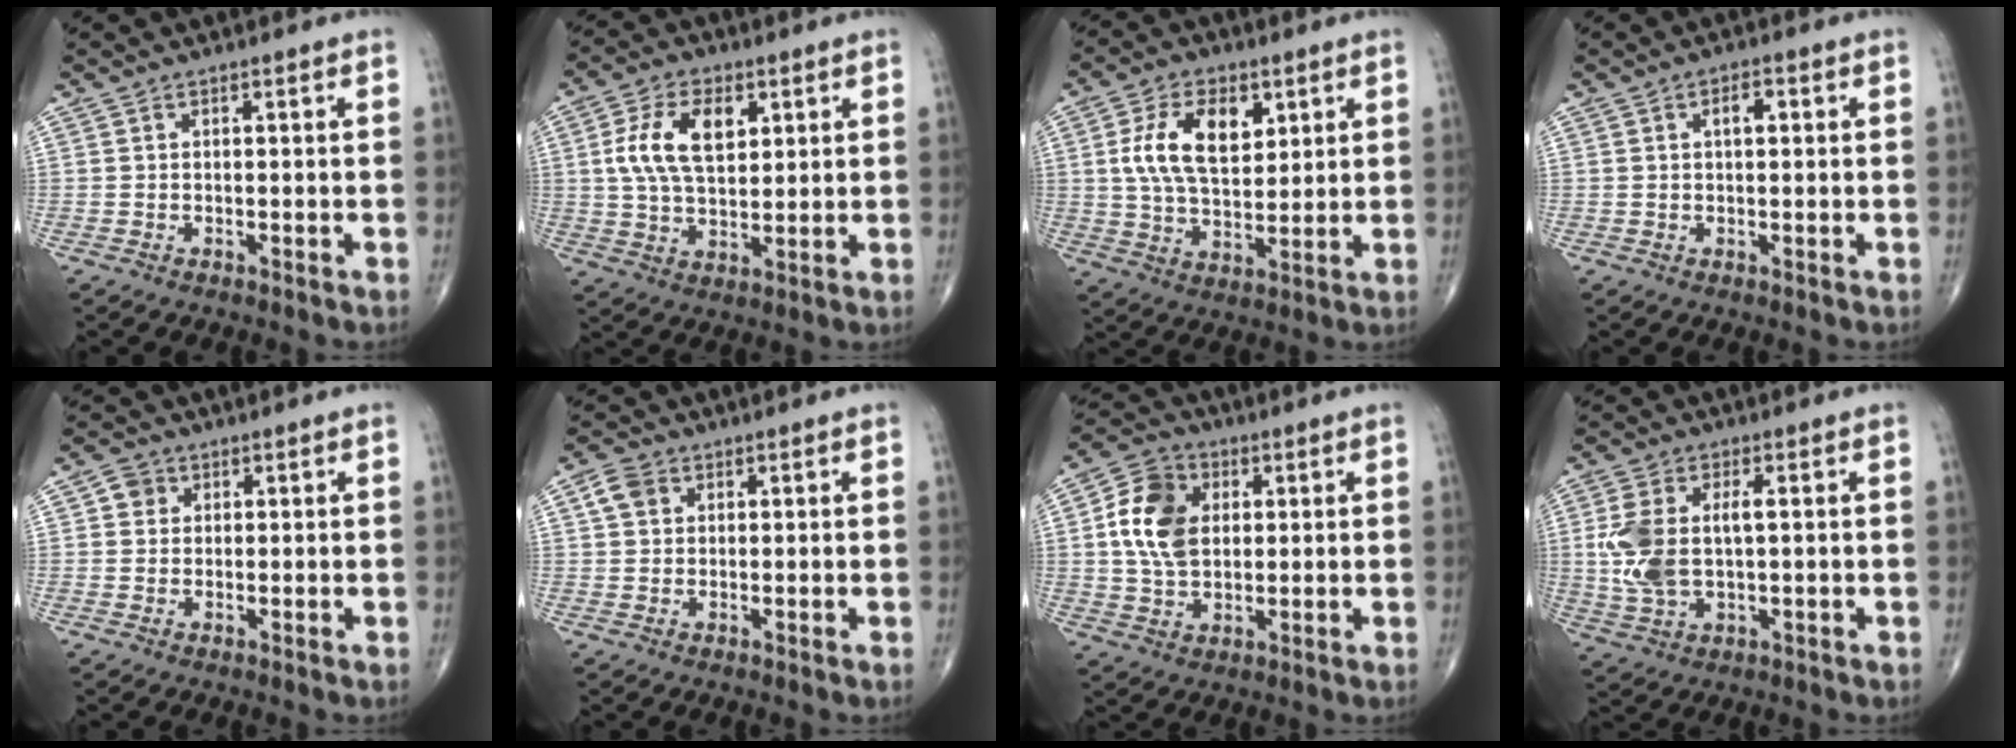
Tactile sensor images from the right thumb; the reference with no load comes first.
{"total": 11.7, "force": [3.2, 6.6, 9.1], "torque": [-0.161, -0.004, 0.059]}
{"total": 13.0, "force": [3.9, 7.4, 9.9], "torque": [-0.163, -0.011, 0.074]}
{"total": 2.7, "force": [0.7, 1.2, 2.2], "torque": [-0.034, 0.004, 0.008]}
{"total": 2.8, "force": [0.8, 2.6, 0.9], "torque": [0.000, 0.000, 0.008]}
{"total": 3.9, "force": [1.3, 3.1, 2.0], "torque": [-0.028, 0.006, 0.022]}
{"total": 11.6, "force": [1.9, 8.3, 7.8], "torque": [-0.133, 0.006, 0.031]}
{"total": 10.4, "force": [0.8, 5.4, 8.9], "torque": [-0.202, 0.005, 0.021]}